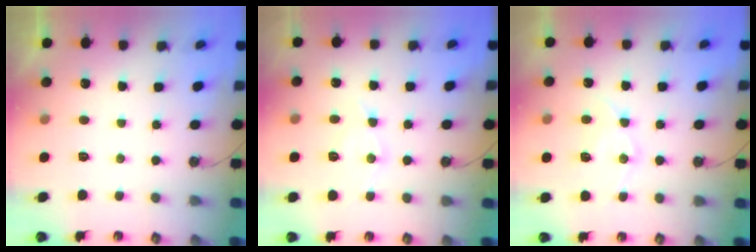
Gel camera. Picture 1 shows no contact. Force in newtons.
{"total": 10.0, "press": 9.9, "slide": 0.9}
{"total": 12.6, "press": 12.5, "slide": 1.0}